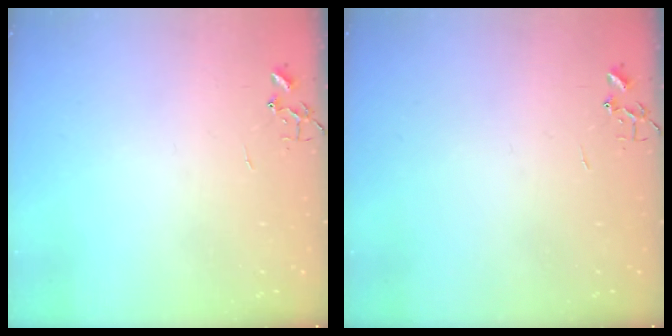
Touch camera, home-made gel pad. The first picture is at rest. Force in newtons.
{"total": 0.0}